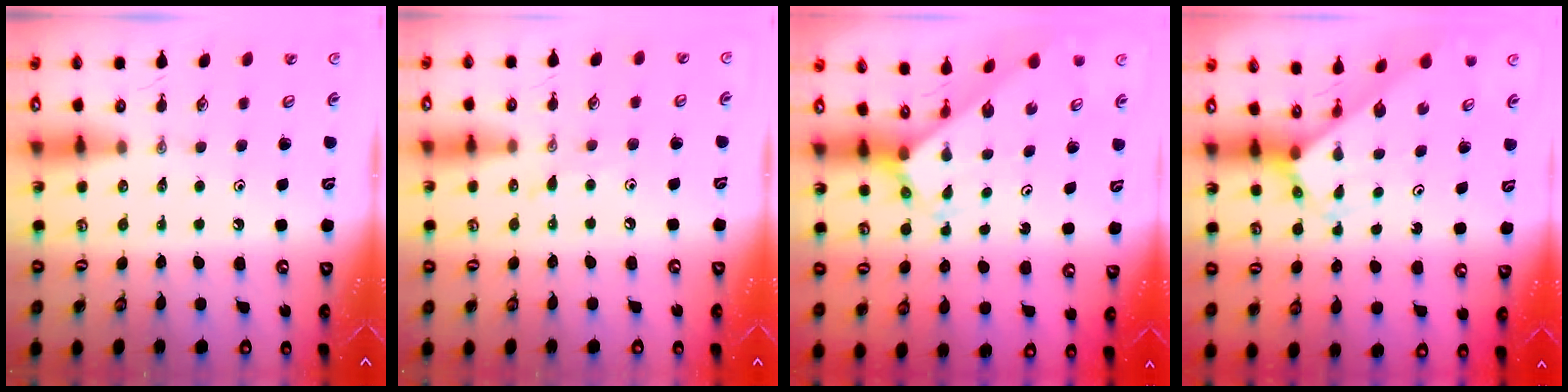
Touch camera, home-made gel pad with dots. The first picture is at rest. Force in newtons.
{"total": 6.3, "press": 6.2, "slide": 0.7}
{"total": 2.7, "press": 2.7, "slide": 0.1}
{"total": 2.7, "press": 2.7, "slide": 0.1}